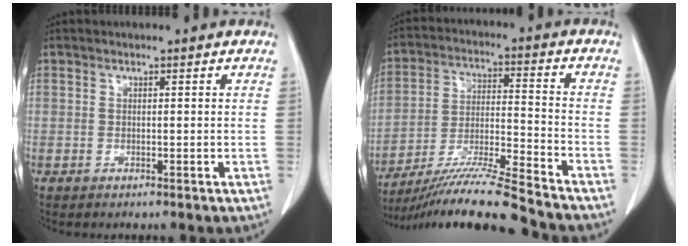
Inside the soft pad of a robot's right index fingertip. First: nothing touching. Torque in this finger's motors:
{"motor_torque": [0.56, -0.78, 0.28, 0.13]}